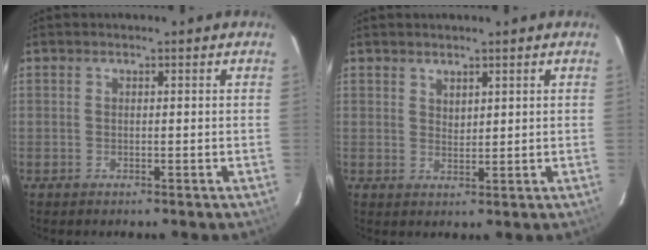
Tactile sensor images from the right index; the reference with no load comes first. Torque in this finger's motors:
{"motor_torque": [-0.09, 0.06, -0.01, -0.01]}